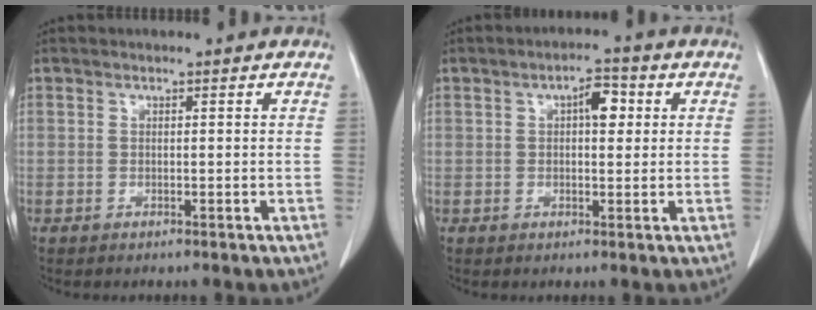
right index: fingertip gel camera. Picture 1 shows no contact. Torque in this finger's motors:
{"motor_torque": [0.09, 0.07, 0.03, 0.03]}